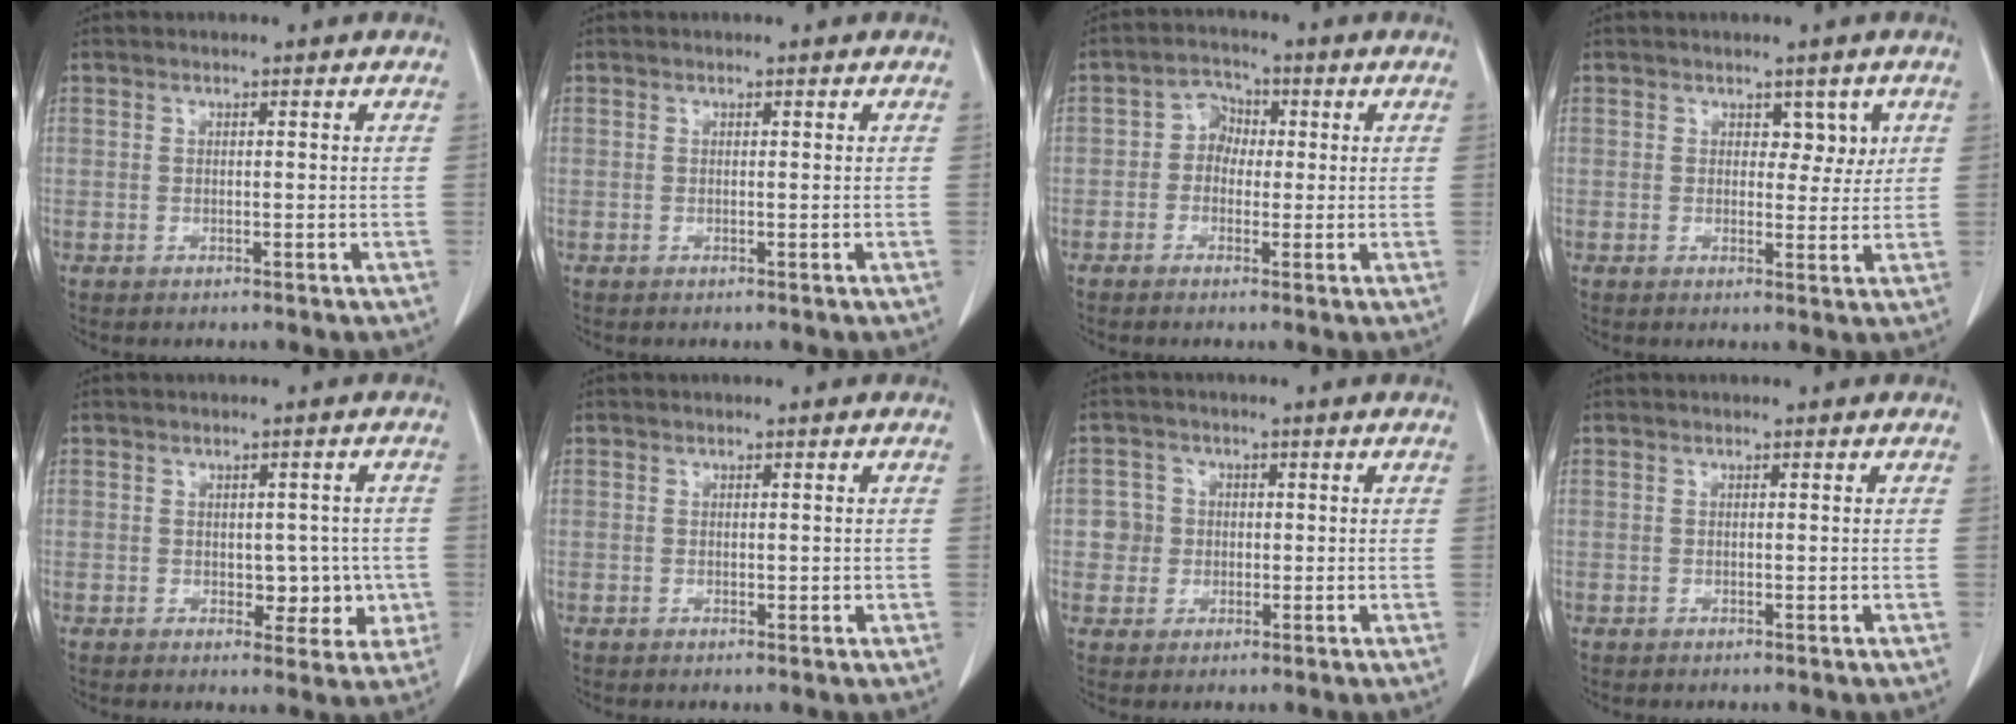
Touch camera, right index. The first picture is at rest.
{"total": 0.0}
{"total": 3.8, "force": [-0.1, 3.1, 2.1], "torque": [-0.031, 0.017, -0.009]}
{"total": 2.1, "force": [1.1, 1.3, 1.3], "torque": [-0.009, -0.004, 0.015]}
{"total": 5.0, "force": [-0.5, 3.4, 3.6], "torque": [-0.023, 0.012, 0.003]}
{"total": 0.7, "force": [0.1, 0.6, 0.4], "torque": [0.000, 0.002, 0.005]}
{"total": 3.5, "force": [0.1, 3.5, 0.2], "torque": [0.009, 0.013, 0.004]}
{"total": 0.0}